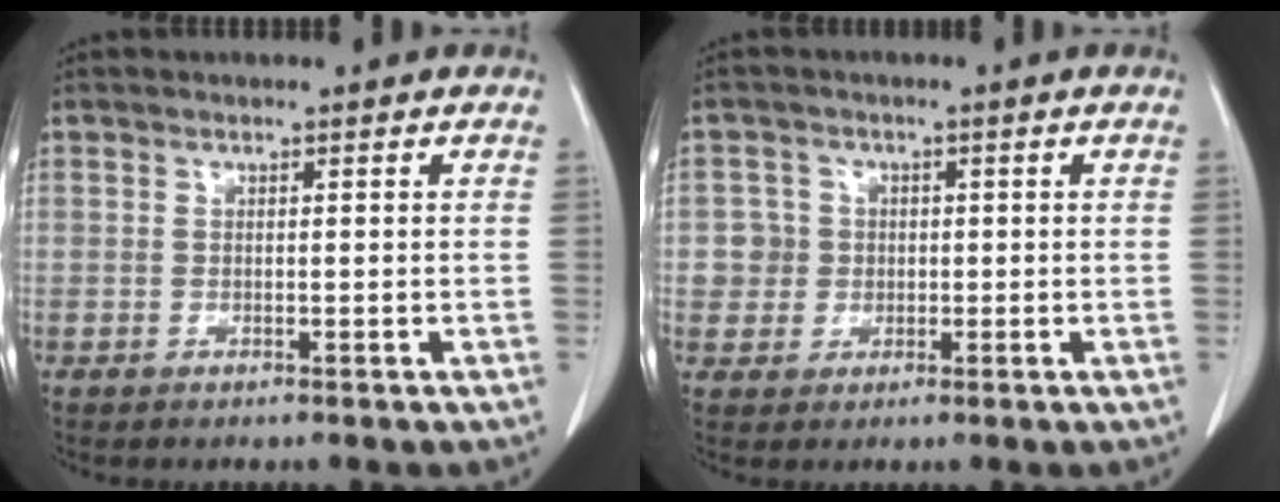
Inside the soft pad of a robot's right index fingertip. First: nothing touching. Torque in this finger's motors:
{"motor_torque": [0.08, 0.02, 0.02, 0.01]}